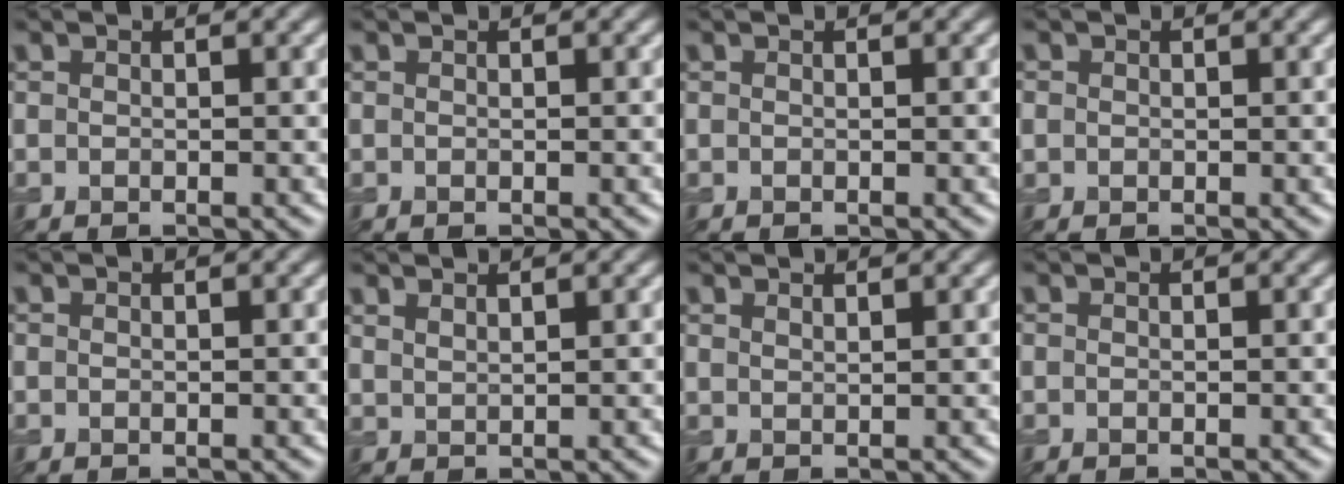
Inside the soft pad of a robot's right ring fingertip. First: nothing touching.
{"total": 0.0}
{"total": 0.0}
{"total": 0.7, "force": [0.1, 0.6, 0.1], "torque": [0.004, -0.001, -0.001]}
{"total": 0.0}
{"total": 1.5, "force": [1.3, 0.3, 0.6], "torque": [-0.006, 0.001, 0.023]}
{"total": 1.1, "force": [1.0, 0.1, 0.3], "torque": [0.000, 0.000, 0.014]}
{"total": 0.0}